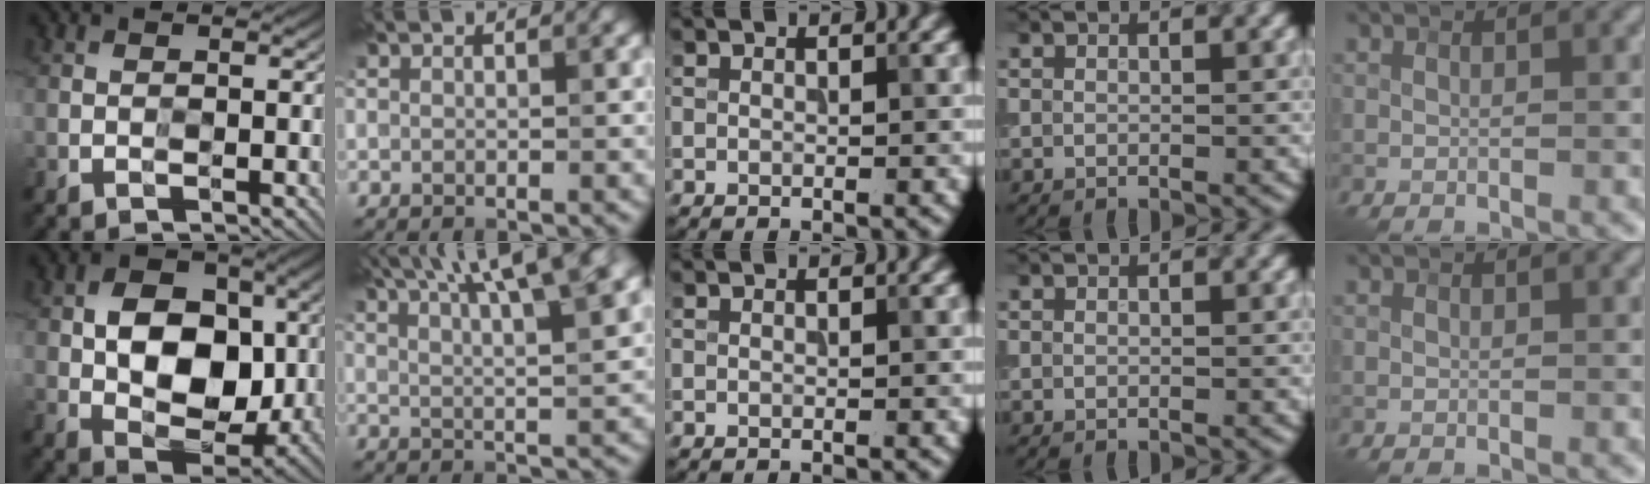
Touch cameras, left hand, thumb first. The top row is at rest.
{"thumb": {"total": 10.5, "force": [0.7, 7.5, 7.4], "torque": [-0.136, -0.002, 0.007]}, "index": {"total": 12.1, "force": [7.1, 3.3, 9.2], "torque": [-0.111, 0.047, 0.073]}}